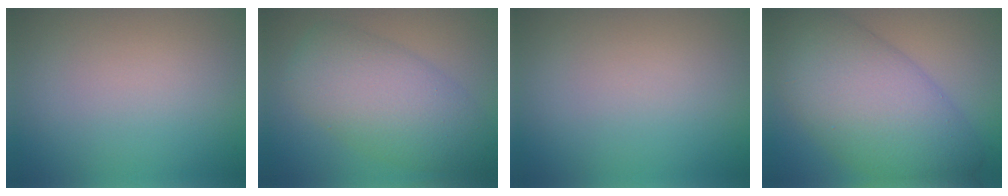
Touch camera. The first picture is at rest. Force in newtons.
{"total": 7.9, "press": 7.9, "slide": 0.3}
{"total": 0.0}
{"total": 11.1, "press": 11.1, "slide": 0.3}